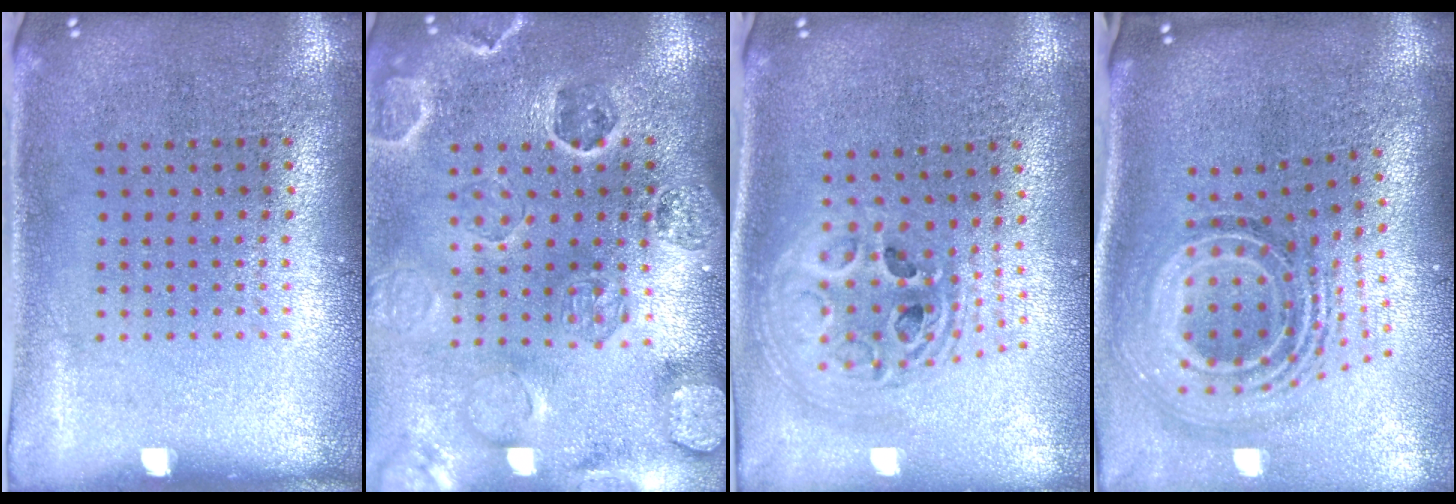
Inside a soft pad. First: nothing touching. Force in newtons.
{"total": 2.7, "press": 2.7, "slide": 0.6}
{"total": 2.4, "press": 1.8, "slide": 1.5}
{"total": 2.2, "press": 1.6, "slide": 1.6}